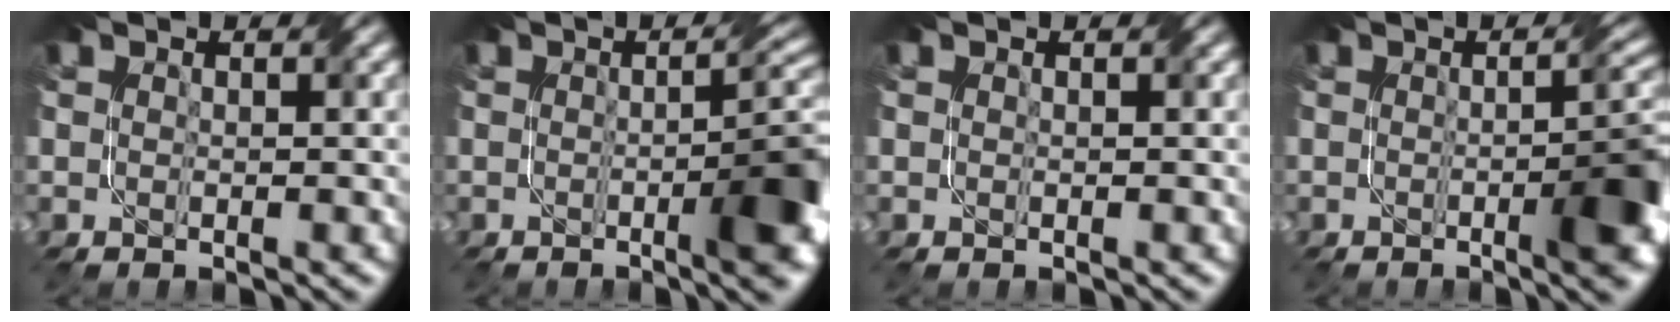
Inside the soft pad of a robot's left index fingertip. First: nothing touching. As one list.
[{"total": 8.7, "force": [-1.1, 2.3, 8.3], "torque": [-0.087, -0.004, -0.013]}, {"total": 0.0}, {"total": 7.8, "force": [-1.1, 2.2, 7.4], "torque": [-0.076, -0.006, -0.012]}]